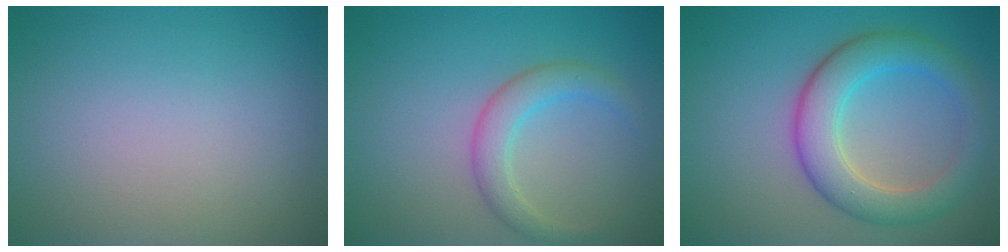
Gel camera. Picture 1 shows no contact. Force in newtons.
{"total": 2.8, "press": 2.8, "slide": 0.2}
{"total": 5.5, "press": 5.5, "slide": 0.1}